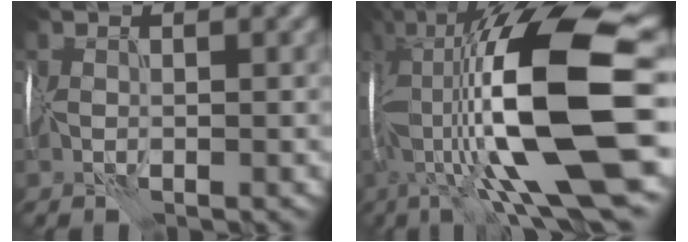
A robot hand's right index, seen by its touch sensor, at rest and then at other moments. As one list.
[{"total": 16.6, "force": [-0.5, 4.9, 15.9], "torque": [-0.286, 0.033, -0.008]}]